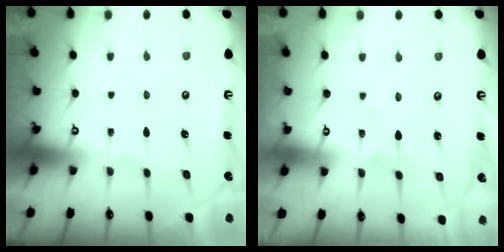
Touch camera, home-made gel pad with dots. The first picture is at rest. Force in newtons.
{"total": 1.4, "press": 1.4, "slide": 0.2}